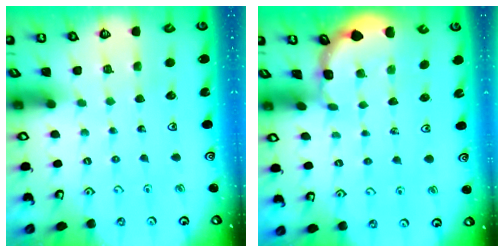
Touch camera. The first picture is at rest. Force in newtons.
{"total": 1.7, "press": 1.7, "slide": 0.1}